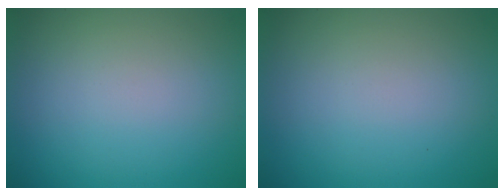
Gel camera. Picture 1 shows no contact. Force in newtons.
{"total": 0.0}